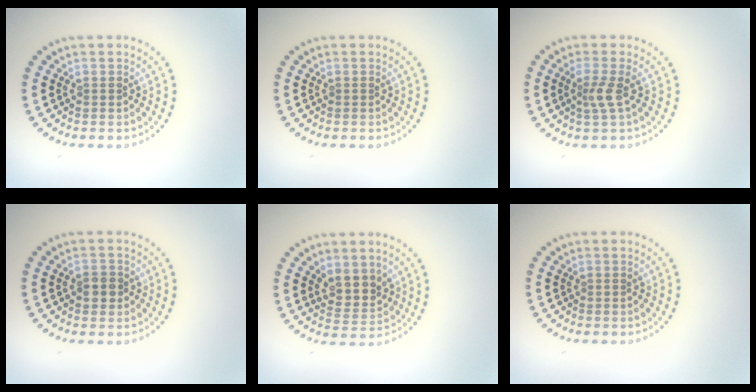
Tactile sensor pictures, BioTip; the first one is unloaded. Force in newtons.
{"total": 0.0}
{"total": 2.0, "press": 1.5, "slide": 1.3}
{"total": 1.7, "press": 1.6, "slide": 0.6}
{"total": 2.9, "press": 2.5, "slide": 1.5}
{"total": 0.0}